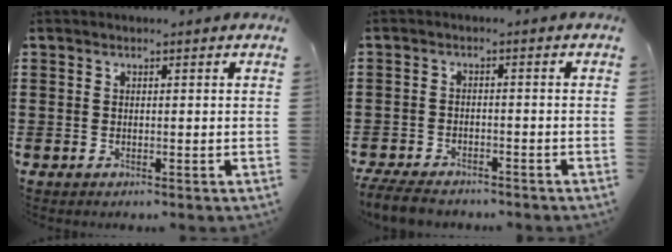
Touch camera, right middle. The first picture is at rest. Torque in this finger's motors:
{"motor_torque": [2.14, 0.00, 0.11, 0.08]}